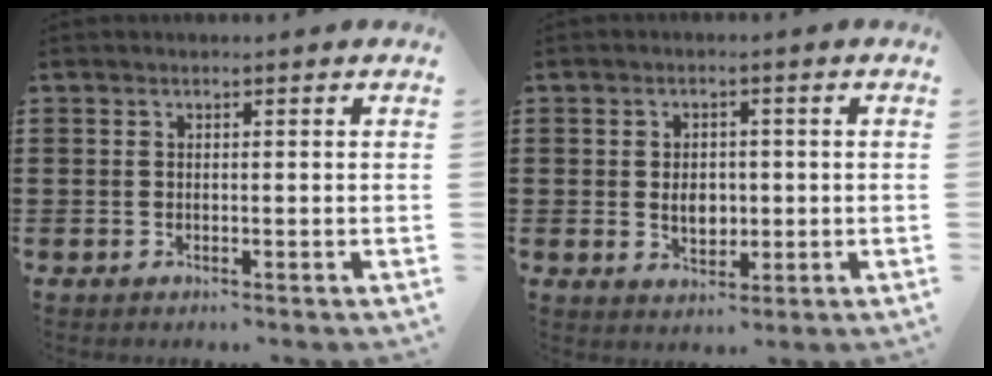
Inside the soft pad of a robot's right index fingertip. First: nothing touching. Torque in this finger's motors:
{"motor_torque": [1.07, 1.07, 0.17, 0.08]}